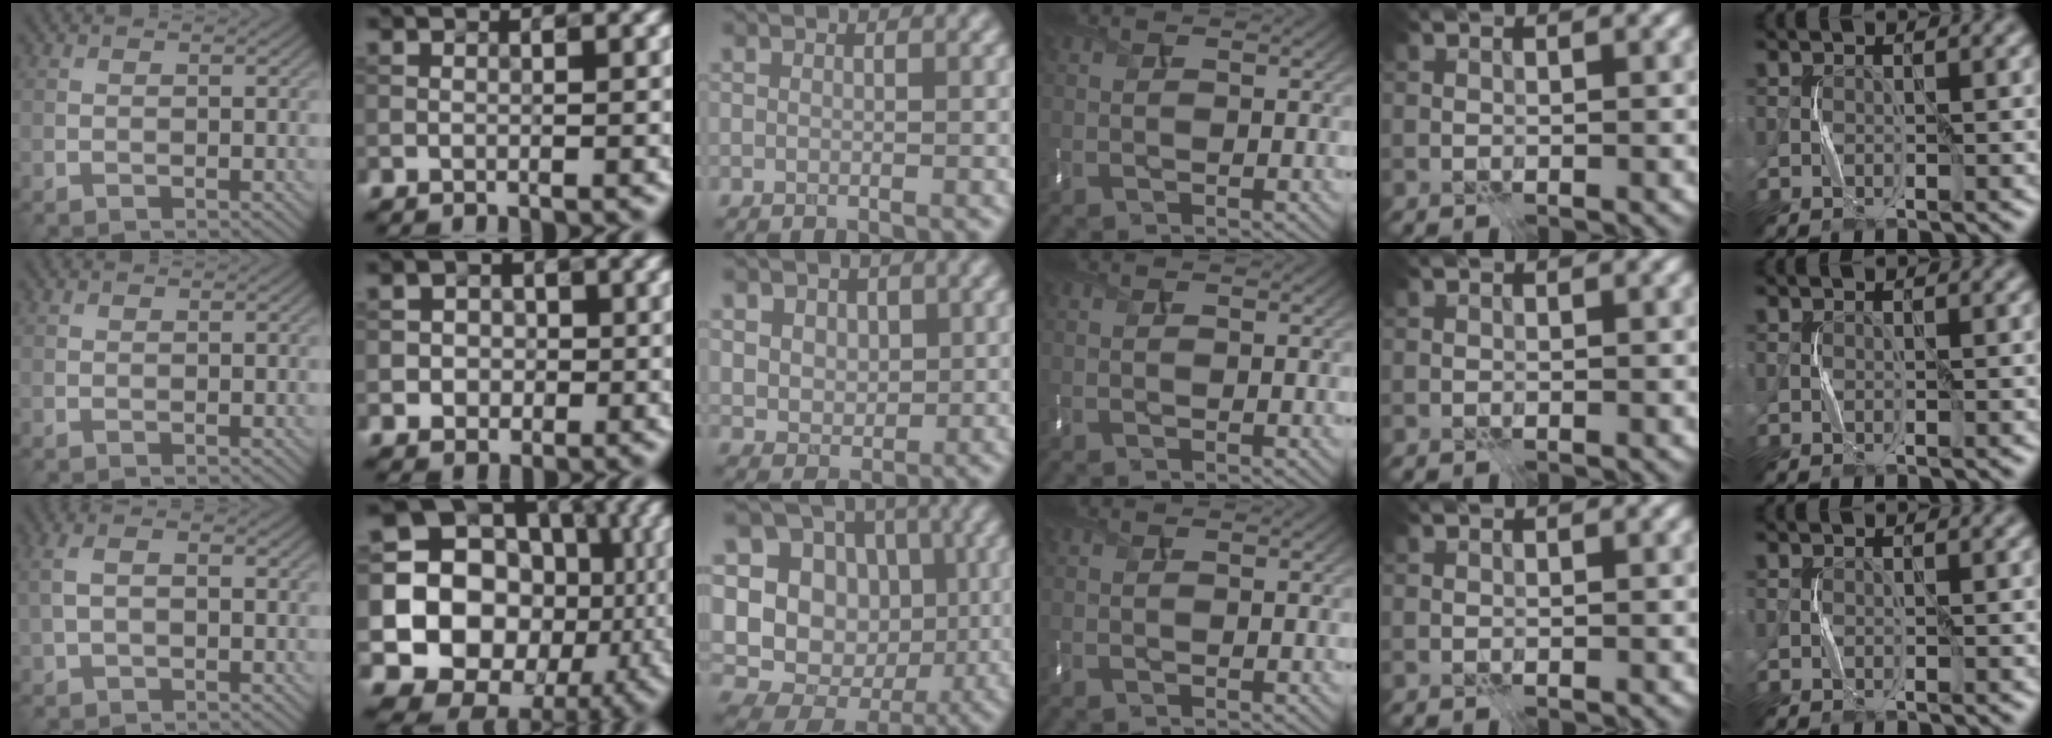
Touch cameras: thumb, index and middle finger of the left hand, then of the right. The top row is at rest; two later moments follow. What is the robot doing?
{"motion": "press", "object": "memory foam"}